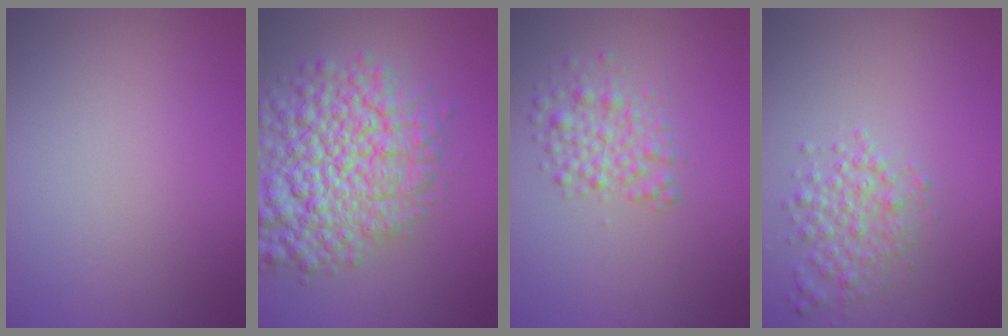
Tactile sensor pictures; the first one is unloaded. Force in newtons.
{"total": 10.0, "press": 10.0, "slide": 0.4}
{"total": 2.9, "press": 2.9, "slide": 0.1}
{"total": 2.8, "press": 2.8, "slide": 0.1}